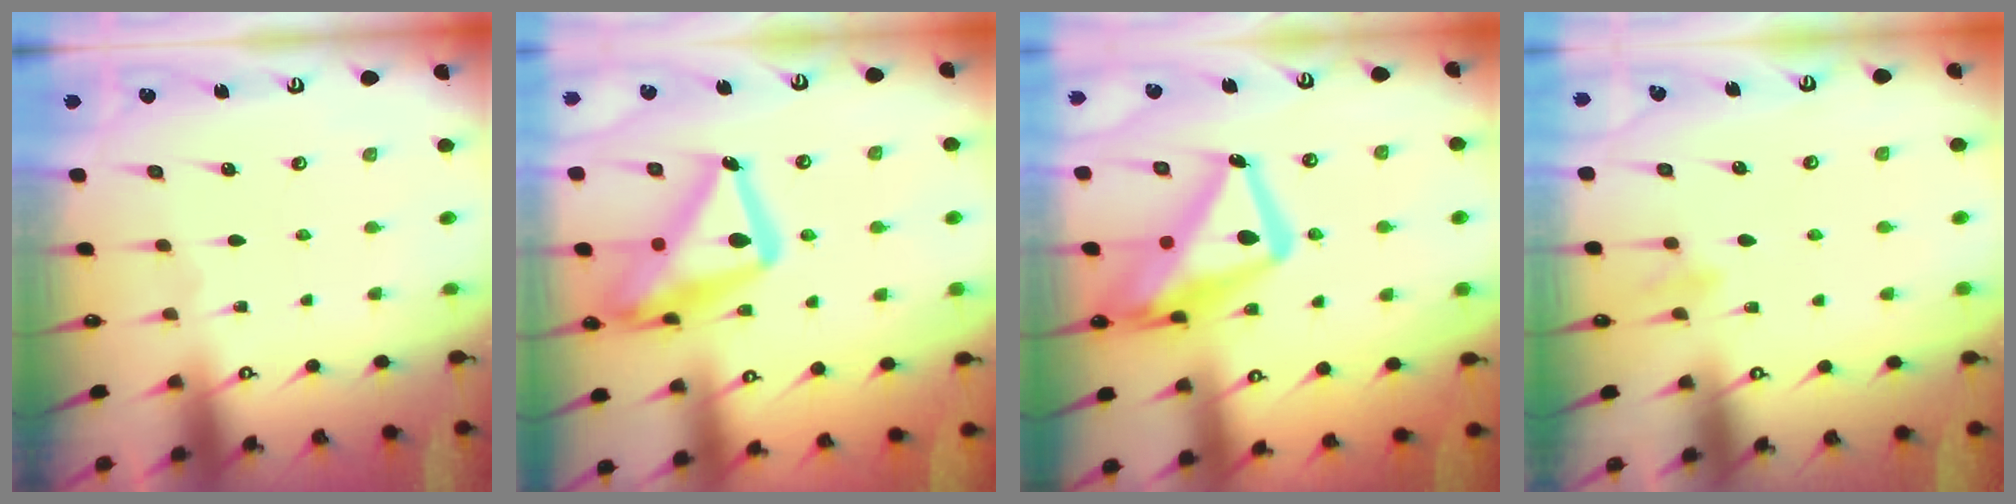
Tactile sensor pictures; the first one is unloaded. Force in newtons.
{"total": 22.3, "press": 22.2, "slide": 1.8}
{"total": 18.5, "press": 18.4, "slide": 1.8}
{"total": 6.6, "press": 6.5, "slide": 1.2}